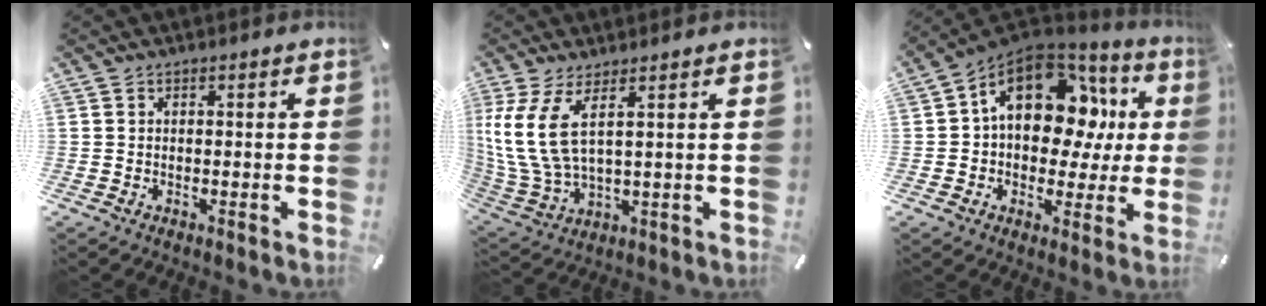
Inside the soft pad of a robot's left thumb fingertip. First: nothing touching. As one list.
[{"total": 10.5, "force": [4.0, 4.4, 8.7], "torque": [-0.219, -0.025, 0.074]}, {"total": 16.8, "force": [5.8, 11.0, 11.2], "torque": [-0.168, -0.031, 0.105]}]